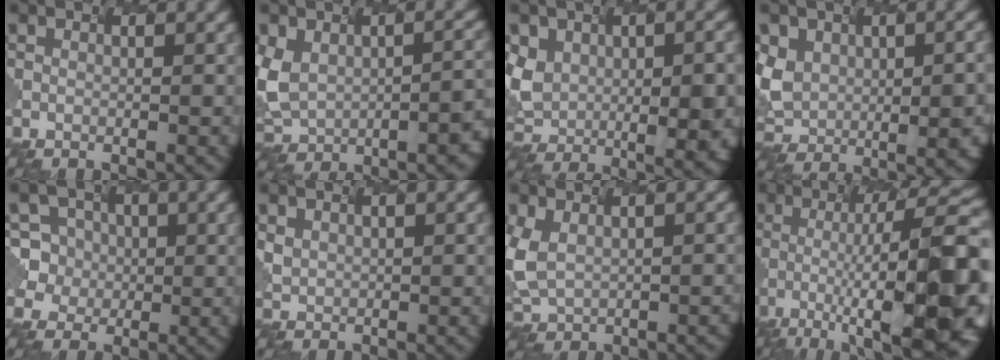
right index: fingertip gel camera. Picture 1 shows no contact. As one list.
[{"total": 9.8, "force": [-1.6, 6.6, 7.0], "torque": [-0.137, -0.027, -0.008]}, {"total": 10.1, "force": [0.1, 7.0, 7.3], "torque": [-0.146, -0.021, 0.021]}, {"total": 9.1, "force": [0.2, 6.7, 6.2], "torque": [-0.127, -0.019, 0.021]}, {"total": 4.4, "force": [0.0, 4.3, 0.9], "torque": [-0.007, 0.007, 0.011]}, {"total": 1.0, "force": [0.5, 0.9, 0.1], "torque": [-0.016, -0.001, 0.024]}, {"total": 4.9, "force": [-0.1, 3.5, 3.5], "torque": [-0.089, -0.014, 0.014]}, {"total": 15.8, "force": [-3.1, 4.4, 14.8], "torque": [-0.189, 0.014, -0.037]}]